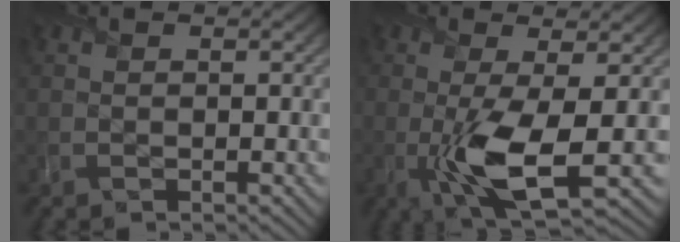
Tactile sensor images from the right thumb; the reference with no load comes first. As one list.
[{"total": 7.7, "force": [-1.5, 2.1, 7.2], "torque": [-0.142, -0.010, -0.030]}]